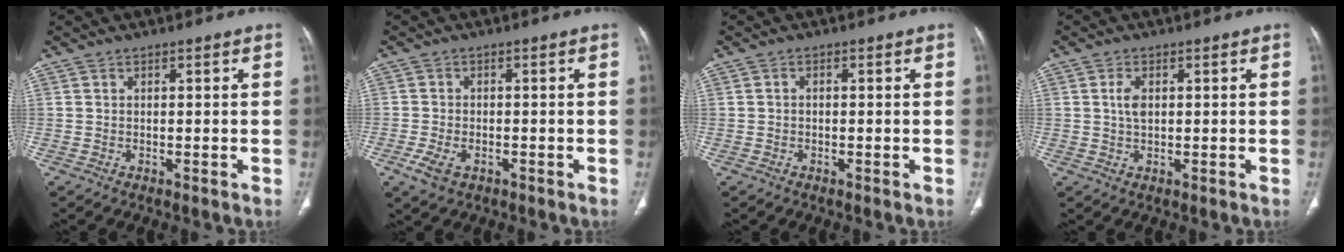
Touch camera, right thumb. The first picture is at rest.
{"total": 4.4, "force": [-2.0, 2.6, 2.9], "torque": [-0.064, 0.003, -0.033]}
{"total": 0.6, "force": [-0.1, 0.5, 0.4], "torque": [-0.005, 0.002, -0.007]}
{"total": 2.9, "force": [0.6, 1.6, 2.3], "torque": [-0.046, 0.001, 0.013]}